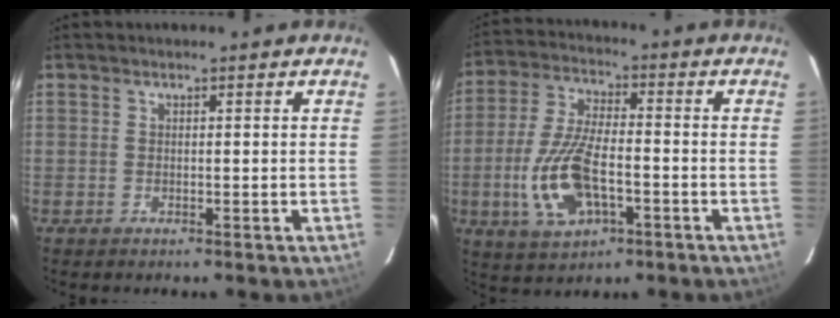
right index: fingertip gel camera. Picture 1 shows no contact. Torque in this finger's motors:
{"motor_torque": [1.04, -0.59, 0.24, 0.15]}